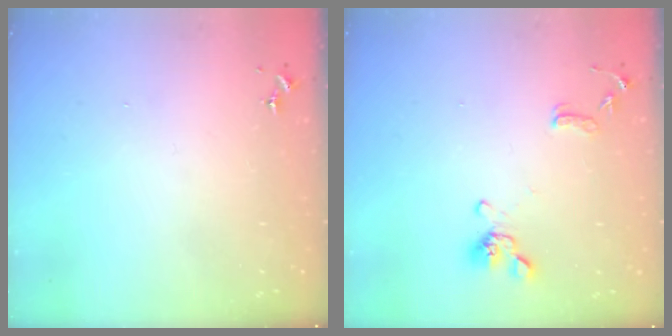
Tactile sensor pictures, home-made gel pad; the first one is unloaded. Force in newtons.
{"total": 11.5, "press": 11.3, "slide": 1.8}